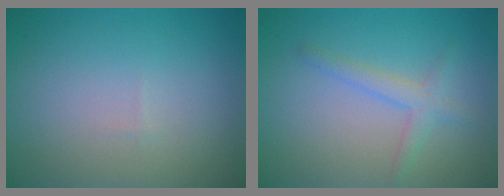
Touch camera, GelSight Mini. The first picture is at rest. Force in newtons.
{"total": 2.0, "press": 2.0, "slide": 0.1}